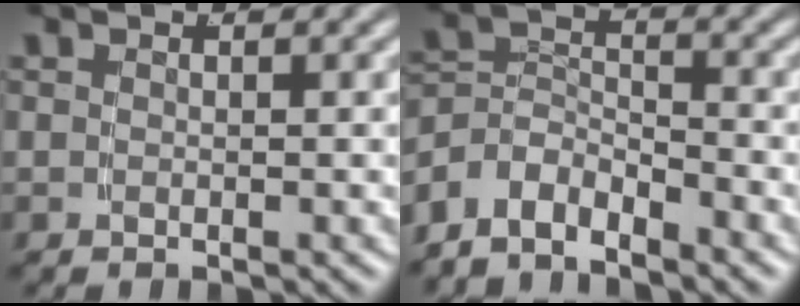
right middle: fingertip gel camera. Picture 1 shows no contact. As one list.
[{"total": 5.9, "force": [-3.2, 4.3, 2.4], "torque": [-0.067, -0.026, -0.053]}]